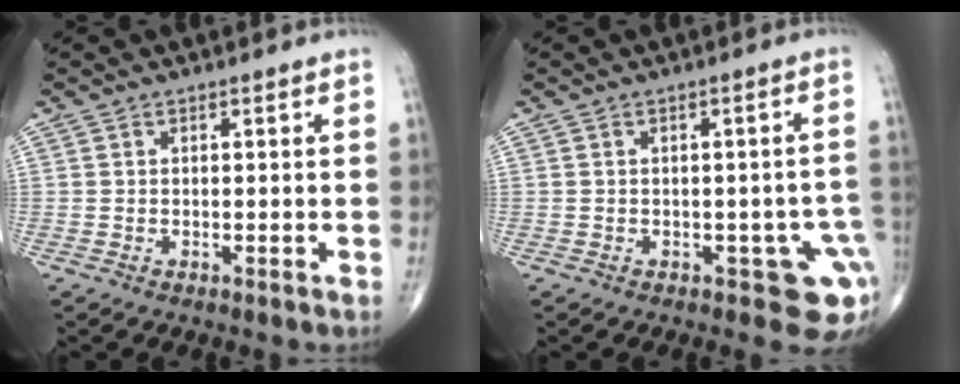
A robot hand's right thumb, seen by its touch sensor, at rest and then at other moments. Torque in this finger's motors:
{"motor_torque": [1.12, 0.99, 0.70, -0.81, 0.11]}